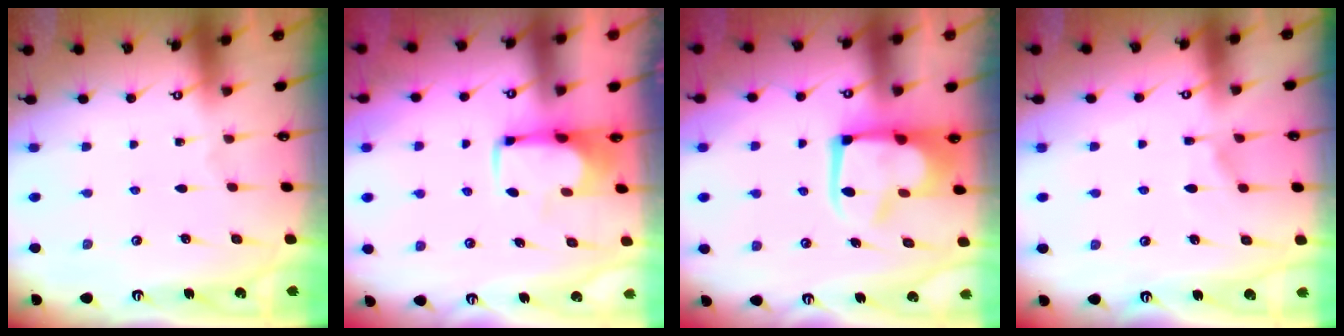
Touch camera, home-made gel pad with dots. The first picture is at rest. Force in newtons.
{"total": 1.2, "press": 1.1, "slide": 0.5}
{"total": 13.9, "press": 13.9, "slide": 1.2}
{"total": 6.5, "press": 6.4, "slide": 0.8}